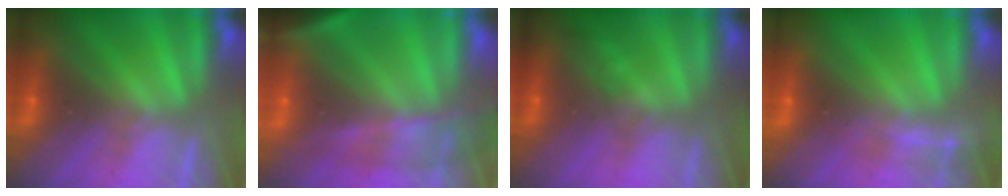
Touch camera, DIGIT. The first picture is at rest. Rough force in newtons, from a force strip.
{"total": 7.2}
{"total": 1.1}
{"total": 1.9}